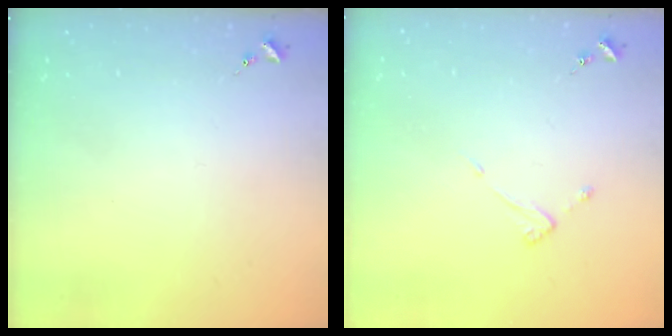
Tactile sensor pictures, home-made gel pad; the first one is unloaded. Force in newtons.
{"total": 3.6, "press": 3.6, "slide": 0.3}